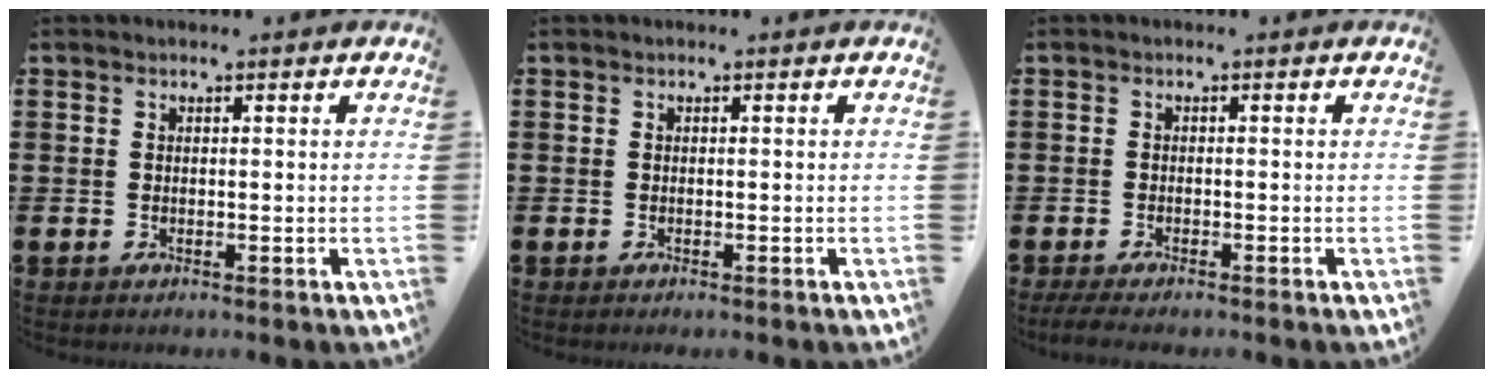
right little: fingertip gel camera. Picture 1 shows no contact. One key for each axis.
{"total": 0.0}
{"total": 1.3, "fx": -1.0, "fy": 0.2, "fz": 0.9, "tx": -0.016, "ty": 0.001, "tz": -0.019}